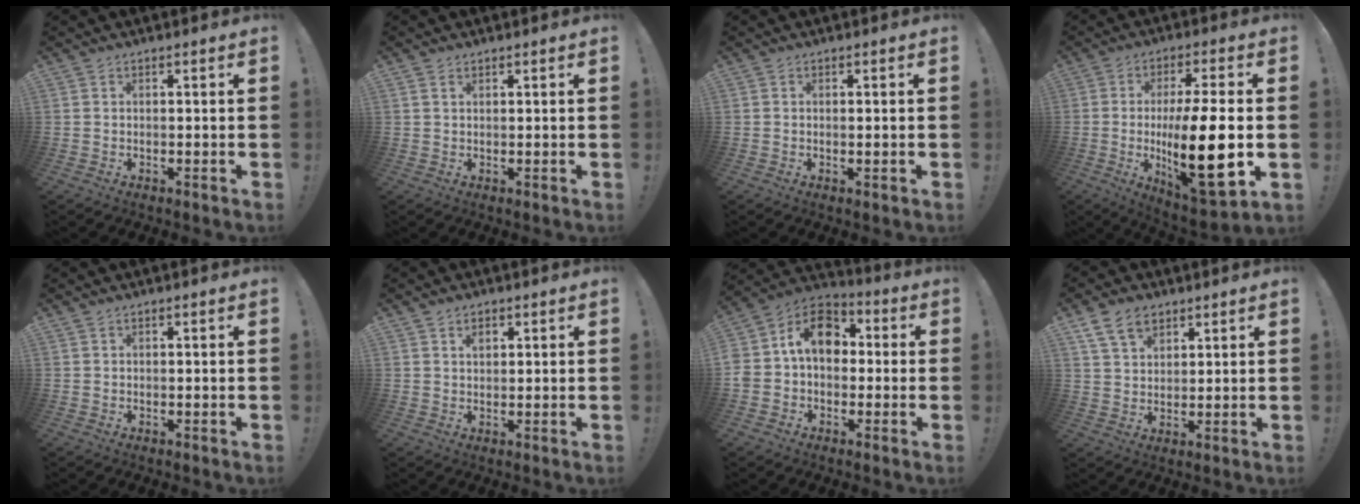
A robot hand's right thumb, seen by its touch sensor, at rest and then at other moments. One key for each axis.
{"total": 1.2, "fx": 0.8, "fy": 0.6, "fz": 0.6, "tx": -0.008, "ty": -0.002, "tz": 0.015}
{"total": 0.9, "fx": 0.2, "fy": -0.2, "fz": 0.8, "tx": -0.007, "ty": -0.004, "tz": 0.002}
{"total": 21.3, "fx": -2.0, "fy": 6.3, "fz": 20.2, "tx": -0.344, "ty": -0.007, "tz": -0.028}
{"total": 0.5, "fx": 0.5, "fy": 0.2, "fz": 0.1, "tx": -0.007, "ty": 0.001, "tz": 0.011}
{"total": 2.2, "fx": 1.1, "fy": 1.5, "fz": 1.2, "tx": -0.014, "ty": -0.001, "tz": 0.019}
{"total": 12.7, "fx": 1.8, "fy": 10.0, "fz": 7.6, "tx": -0.124, "ty": 0.018, "tz": 0.041}
{"total": 9.5, "fx": 5.7, "fy": 6.2, "fz": 4.5, "tx": -0.068, "ty": -0.020, "tz": 0.110}